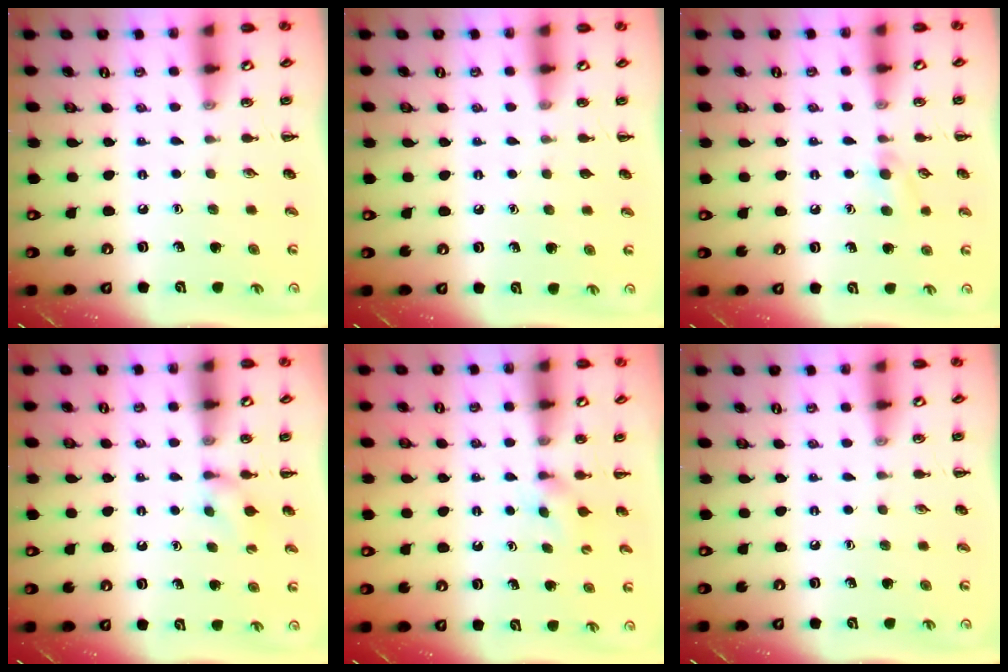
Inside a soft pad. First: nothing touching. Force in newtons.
{"total": 0.0}
{"total": 6.1, "press": 5.7, "slide": 2.0}
{"total": 4.0, "press": 3.6, "slide": 1.7}
{"total": 2.5, "press": 2.4, "slide": 0.9}
{"total": 0.0}